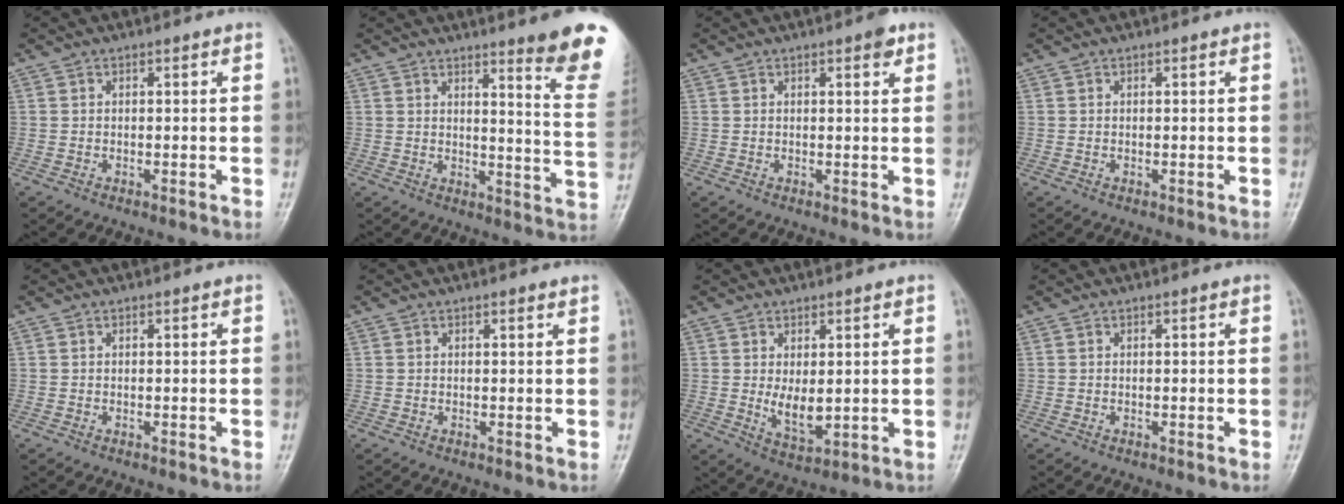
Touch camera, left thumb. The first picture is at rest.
{"total": 13.9, "force": [10.1, 0.8, 9.5], "torque": [-0.094, -0.078, 0.117]}
{"total": 2.3, "force": [1.4, 0.6, 1.7], "torque": [-0.021, -0.005, 0.015]}
{"total": 0.0}
{"total": 0.0}
{"total": 0.8, "force": [0.7, 0.1, 0.5], "torque": [-0.007, -0.002, 0.009]}
{"total": 5.6, "force": [0.5, 2.8, 4.9], "torque": [-0.072, -0.018, 0.021]}
{"total": 0.0}